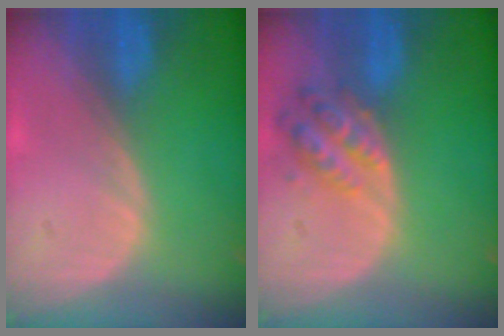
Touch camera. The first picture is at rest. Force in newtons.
{"total": 6.0, "press": 5.5, "slide": 2.4}